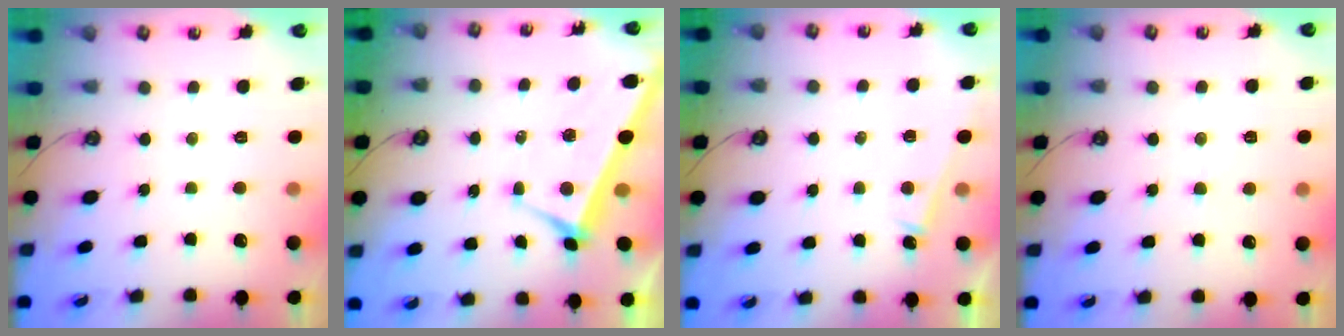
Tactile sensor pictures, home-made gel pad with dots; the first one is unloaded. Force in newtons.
{"total": 2.5, "press": 2.4, "slide": 0.8}
{"total": 5.2, "press": 5.2, "slide": 0.3}
{"total": 4.2, "press": 4.2, "slide": 0.3}